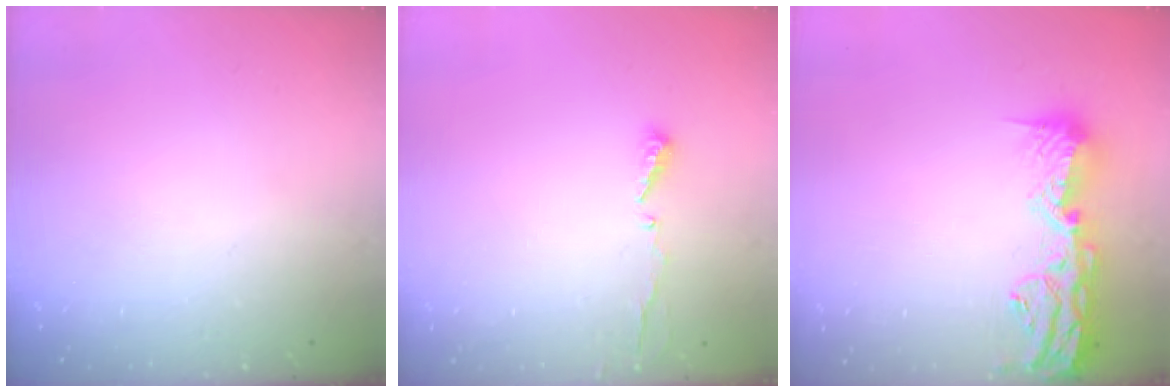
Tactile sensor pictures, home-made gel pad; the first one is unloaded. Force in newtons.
{"total": 4.8, "press": 4.8, "slide": 0.3}
{"total": 16.3, "press": 15.9, "slide": 3.5}